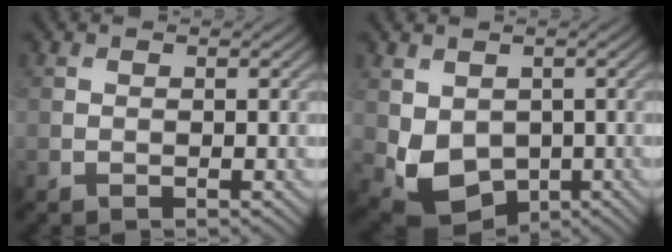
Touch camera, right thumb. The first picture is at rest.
{"total": 6.2, "force": [-0.5, 5.1, 3.5], "torque": [-0.102, -0.027, -0.001]}